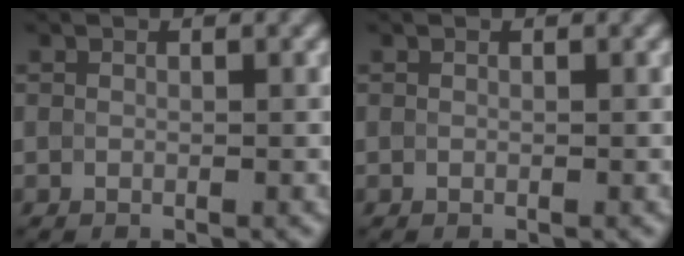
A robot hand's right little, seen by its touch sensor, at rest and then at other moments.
{"total": 0.0}